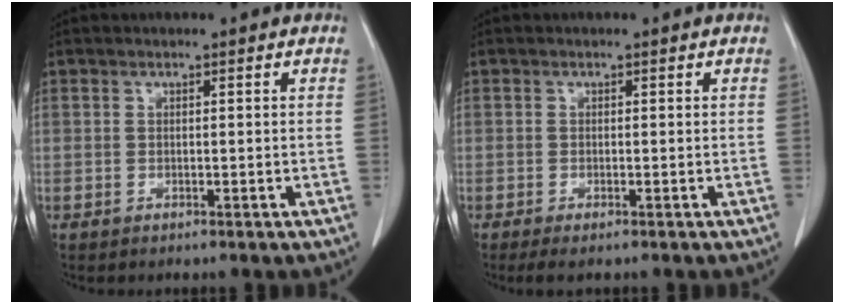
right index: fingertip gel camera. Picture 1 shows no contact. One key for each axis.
{"total": 1.7, "fx": -0.6, "fy": 0.7, "fz": 1.4, "tx": -0.028, "ty": -0.003, "tz": -0.006}